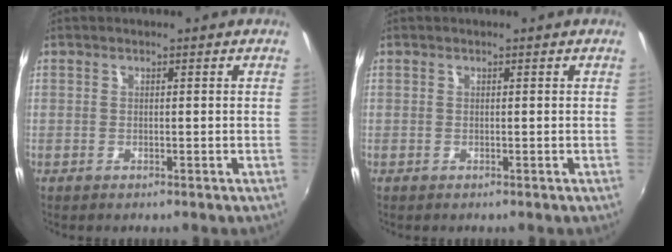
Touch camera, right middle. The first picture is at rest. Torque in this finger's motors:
{"motor_torque": [0.00, 0.00, 0.00, 0.00]}